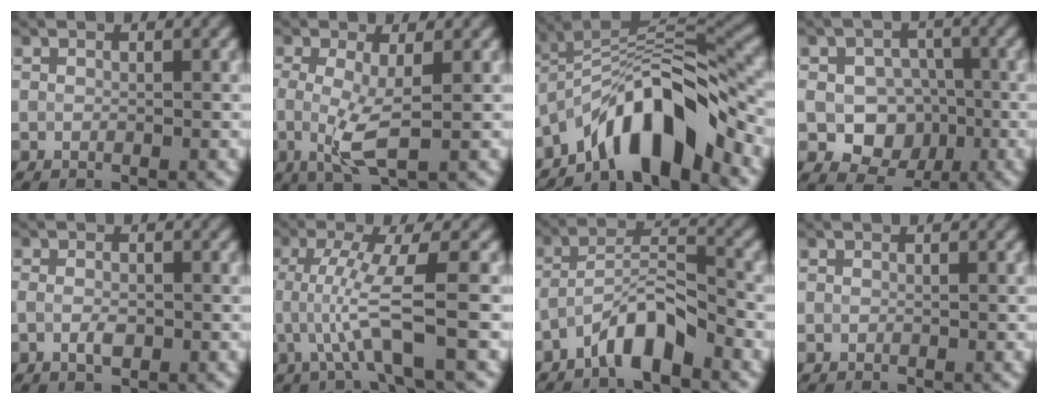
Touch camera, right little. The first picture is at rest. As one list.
[{"total": 3.6, "force": [-0.3, 0.8, 3.5], "torque": [-0.075, -0.010, -0.005]}, {"total": 9.5, "force": [-5.9, 2.9, 6.8], "torque": [-0.098, 0.017, -0.110]}, {"total": 6.6, "force": [-1.3, 5.5, 3.3], "torque": [-0.031, -0.009, -0.033]}, {"total": 1.3, "force": [-0.5, 0.6, 1.1], "torque": [-0.024, -0.005, -0.007]}, {"total": 5.3, "force": [-0.8, 0.7, 5.2], "torque": [-0.098, -0.001, -0.013]}, {"total": 4.8, "force": [-3.1, 1.3, 3.4], "torque": [-0.061, 0.014, -0.058]}, {"total": 0.0}]